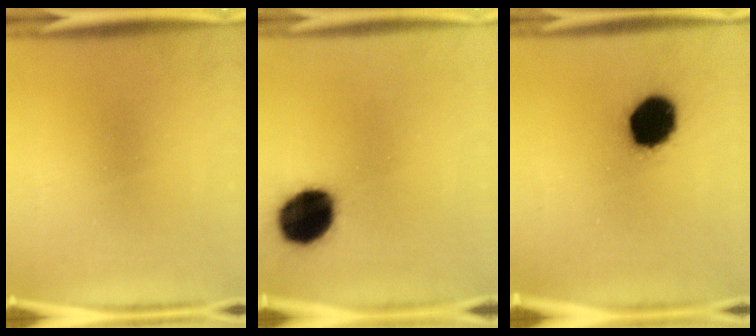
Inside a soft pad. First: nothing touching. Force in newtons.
{"total": 15.5}
{"total": 15.7}